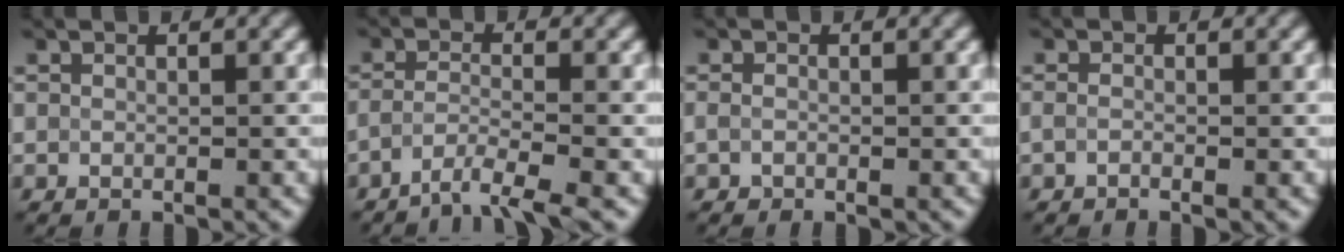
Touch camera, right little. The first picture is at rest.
{"total": 3.1, "force": [-2.7, 0.1, 1.5], "torque": [-0.021, 0.002, -0.059]}
{"total": 0.9, "force": [-0.7, 0.5, 0.4], "torque": [-0.005, 0.004, -0.005]}
{"total": 1.1, "force": [-1.0, 0.1, 0.4], "torque": [-0.006, -0.002, -0.013]}